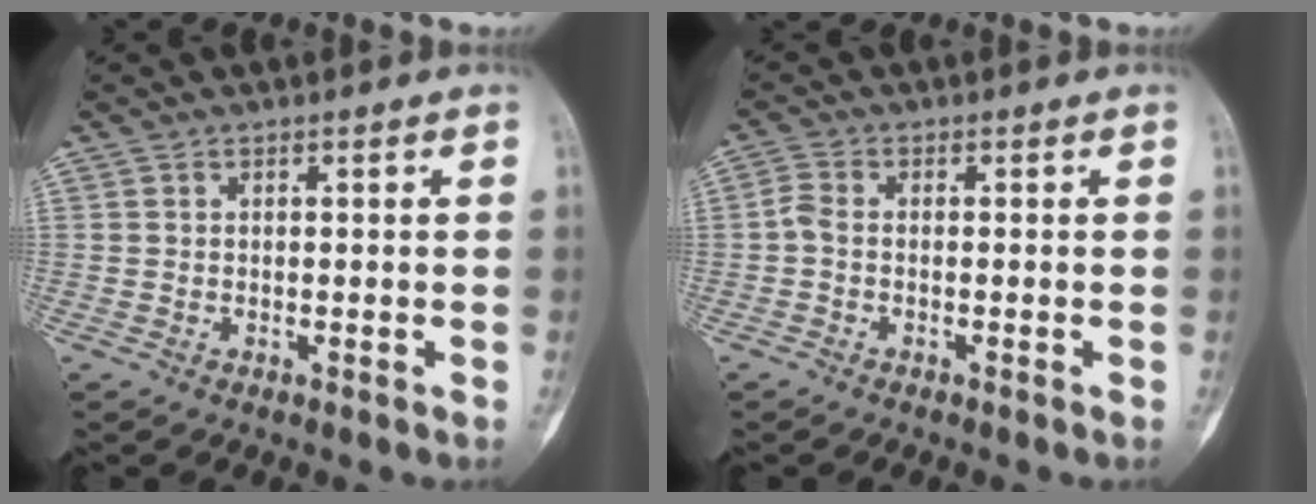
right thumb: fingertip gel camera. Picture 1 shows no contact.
{"total": 2.1, "force": [-0.7, 1.2, 1.6], "torque": [-0.039, 0.004, -0.025]}